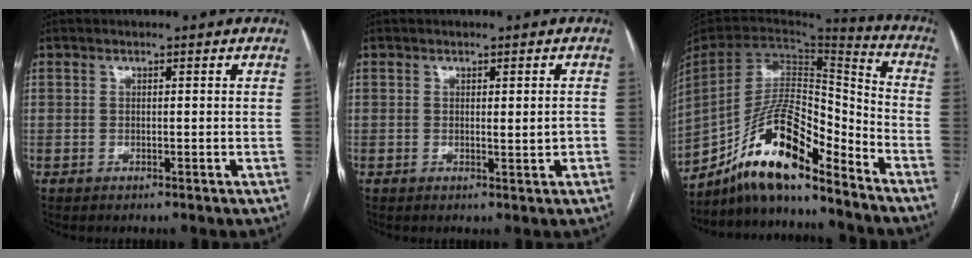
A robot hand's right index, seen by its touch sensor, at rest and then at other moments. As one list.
[{"total": 1.7, "force": [-0.1, 0.3, 1.7], "torque": [-0.024, -0.001, 0.003]}, {"total": 16.4, "force": [-12.5, 3.7, 9.9], "torque": [-0.183, 0.022, -0.226]}]